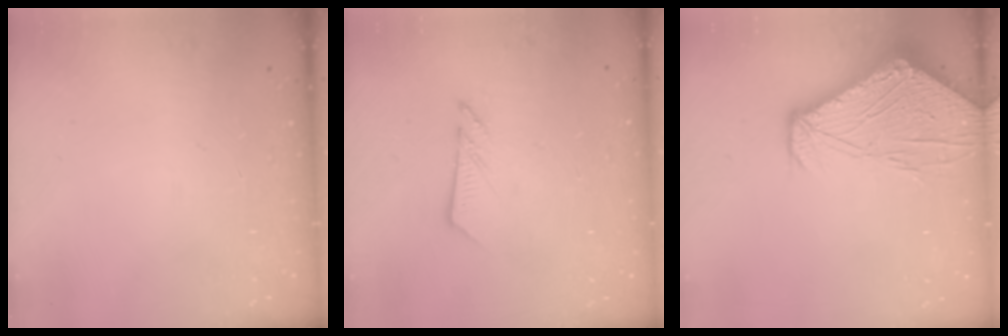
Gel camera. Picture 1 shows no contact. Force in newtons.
{"total": 6.7, "press": 6.7, "slide": 0.1}
{"total": 12.8, "press": 12.7, "slide": 1.6}